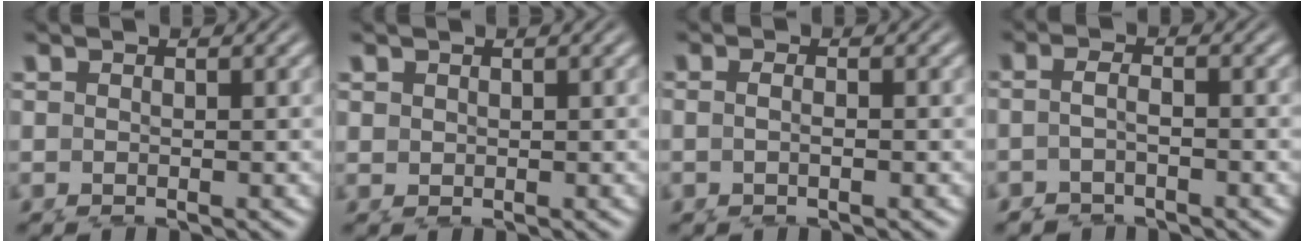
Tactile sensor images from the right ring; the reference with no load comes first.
{"total": 1.0, "force": [0.4, 0.9, 0.0], "torque": [-0.003, -0.005, 0.009]}
{"total": 1.5, "force": [-0.2, 0.3, 1.4], "torque": [-0.027, 0.001, -0.004]}
{"total": 2.3, "force": [-0.8, 1.7, 1.4], "torque": [-0.020, -0.004, -0.017]}